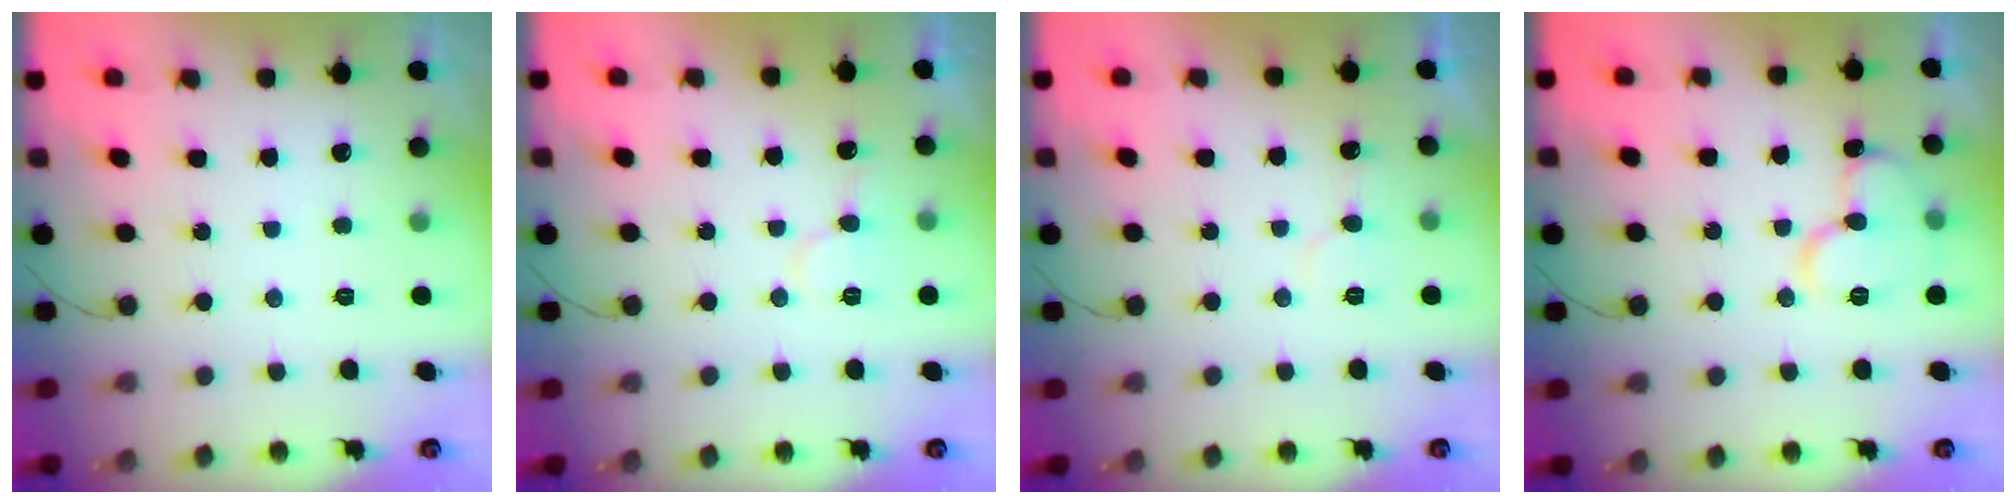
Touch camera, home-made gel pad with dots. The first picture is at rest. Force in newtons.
{"total": 7.5, "press": 7.5, "slide": 0.5}
{"total": 4.4, "press": 4.4, "slide": 0.5}
{"total": 10.3, "press": 10.2, "slide": 1.3}